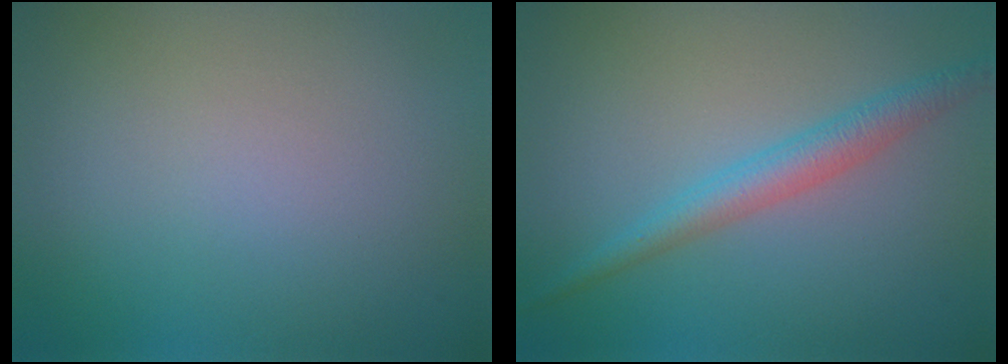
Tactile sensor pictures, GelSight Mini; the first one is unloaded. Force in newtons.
{"total": 2.9, "press": 2.9, "slide": 0.0}